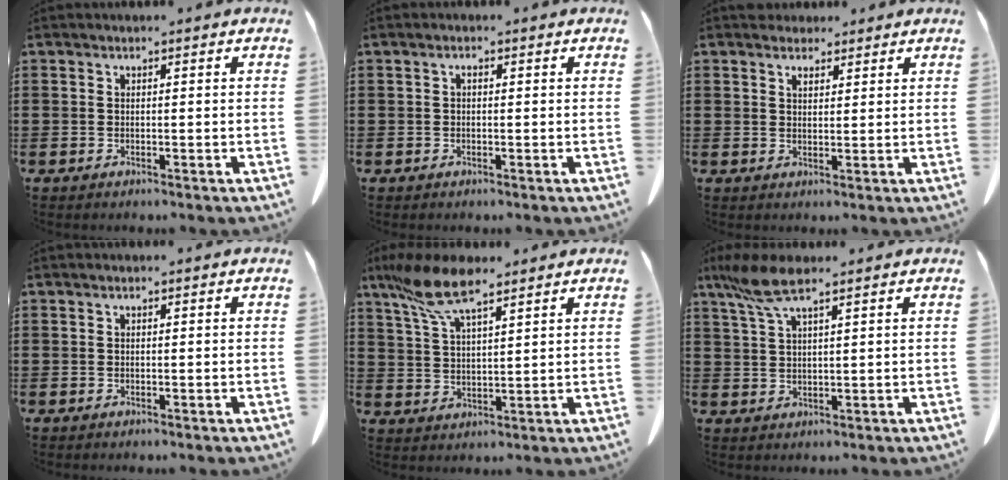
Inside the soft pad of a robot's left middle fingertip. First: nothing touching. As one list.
[{"total": 0.9, "force": [0.0, 0.4, 0.9], "torque": [-0.018, 0.000, -0.001]}, {"total": 2.4, "force": [2.0, 1.1, 0.5], "torque": [-0.008, 0.000, 0.039]}, {"total": 0.0}, {"total": 9.4, "force": [6.8, 2.3, 6.1], "torque": [-0.143, -0.015, 0.123]}, {"total": 6.7, "force": [4.5, 1.2, 4.8], "torque": [-0.120, -0.008, 0.078]}]